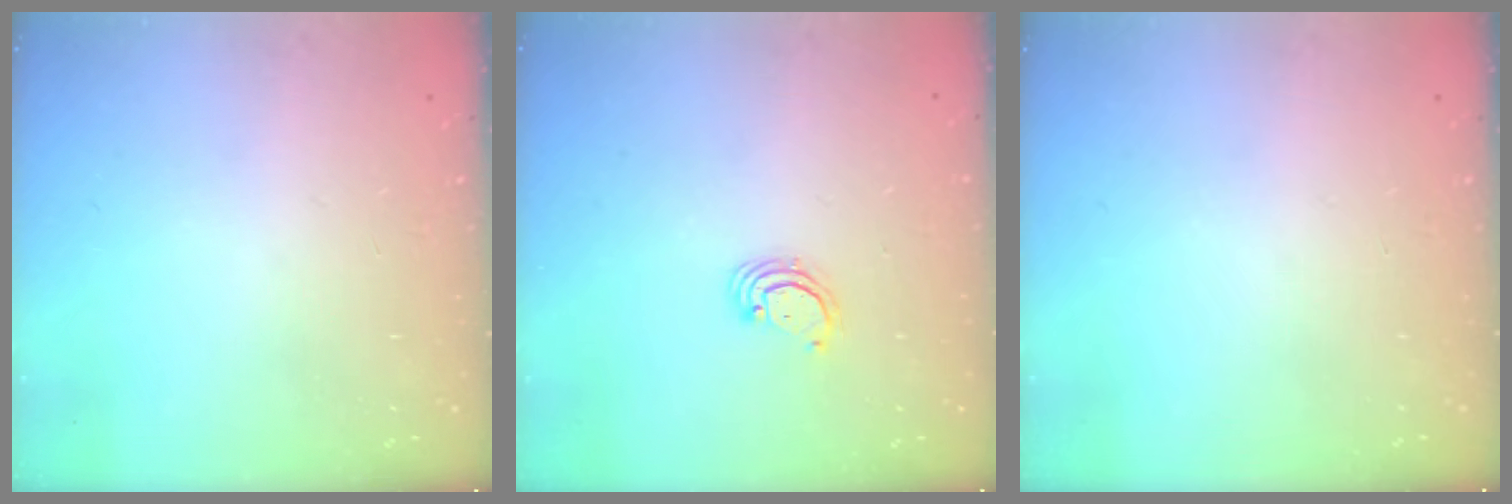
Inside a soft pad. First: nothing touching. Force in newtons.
{"total": 2.8, "press": 2.8, "slide": 0.2}
{"total": 0.0}